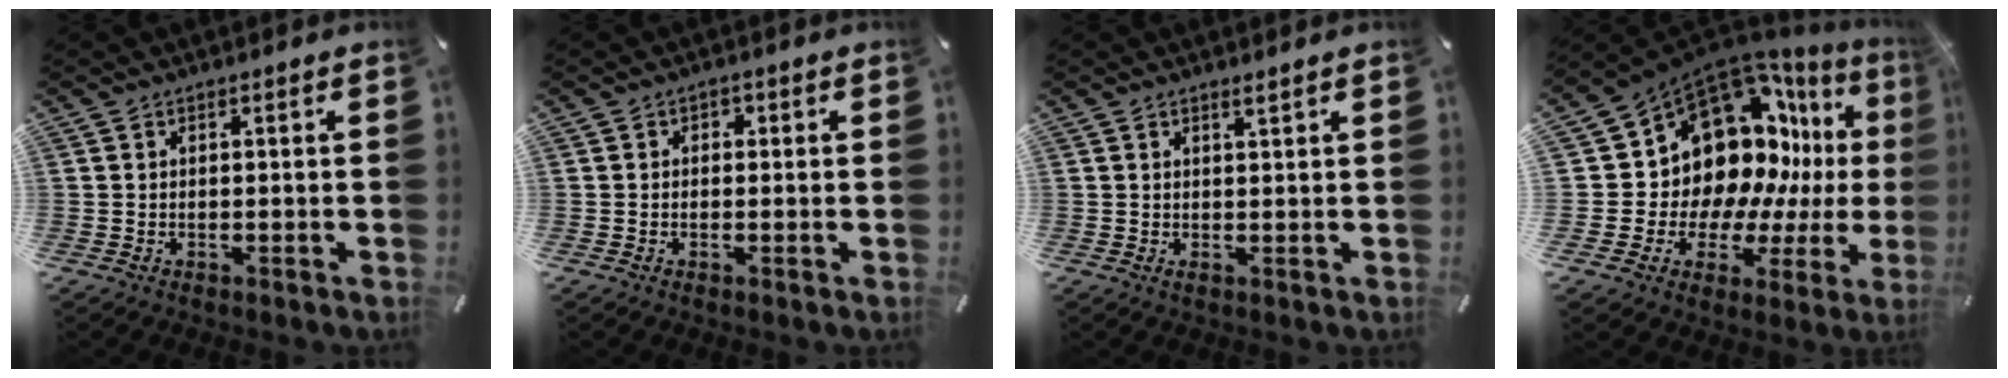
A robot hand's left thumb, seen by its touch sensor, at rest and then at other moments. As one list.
[{"total": 1.3, "force": [-0.4, 1.2, 0.4], "torque": [-0.008, 0.007, -0.010]}, {"total": 1.4, "force": [0.9, 0.0, 1.0], "torque": [-0.019, -0.003, 0.017]}, {"total": 16.5, "force": [7.6, 12.8, 7.0], "torque": [-0.091, -0.099, 0.160]}]